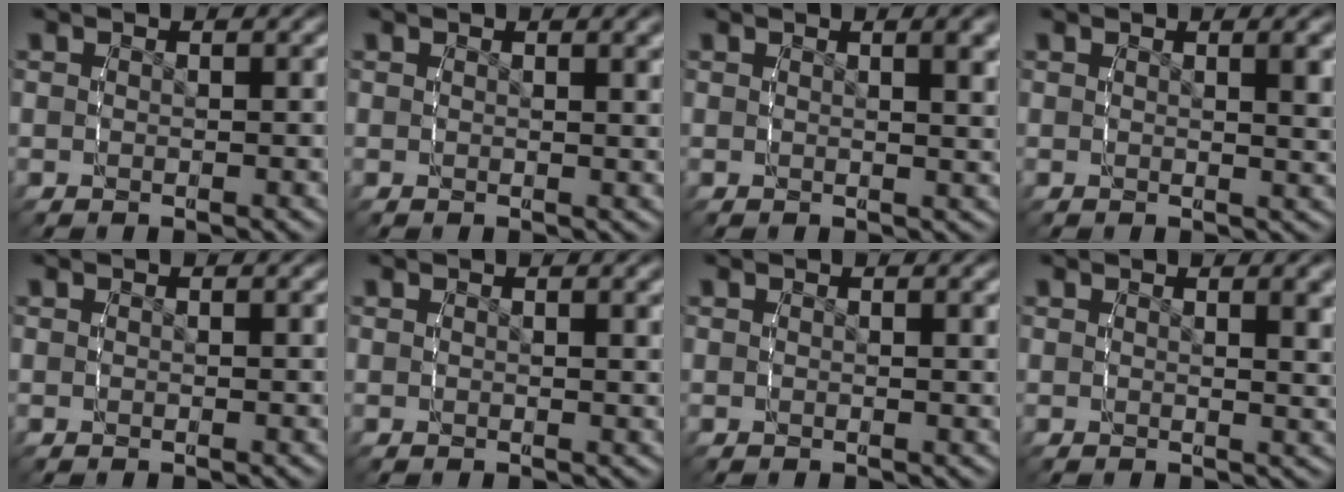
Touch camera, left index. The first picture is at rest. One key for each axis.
{"total": 1.2, "fx": 0.7, "fy": -0.4, "fz": 0.9, "tx": -0.010, "ty": -0.005, "tz": 0.014}
{"total": 2.3, "fx": 1.2, "fy": -0.3, "fz": 2.0, "tx": -0.023, "ty": -0.003, "tz": 0.022}
{"total": 2.0, "fx": 0.8, "fy": -0.3, "fz": 1.9, "tx": -0.022, "ty": -0.006, "tz": 0.016}
{"total": 0.0}
{"total": 1.1, "fx": 0.7, "fy": -0.4, "fz": 0.8, "tx": -0.010, "ty": -0.005, "tz": 0.013}
{"total": 0.8, "fx": 0.5, "fy": -0.4, "fz": 0.5, "tx": -0.008, "ty": -0.004, "tz": 0.010}
{"total": 2.0, "fx": 1.2, "fy": -0.4, "fz": 1.6, "tx": -0.019, "ty": -0.008, "tz": 0.022}